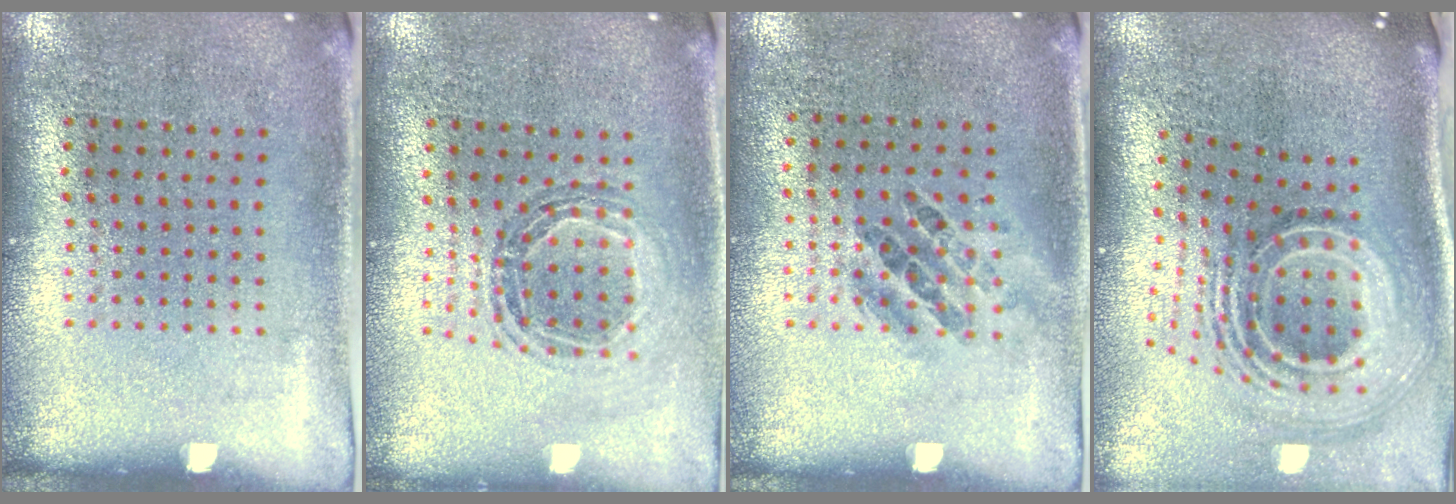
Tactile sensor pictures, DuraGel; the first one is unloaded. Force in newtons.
{"total": 0.8, "press": 0.8, "slide": 0.1}
{"total": 0.9, "press": 0.8, "slide": 0.5}
{"total": 2.8, "press": 1.8, "slide": 2.1}